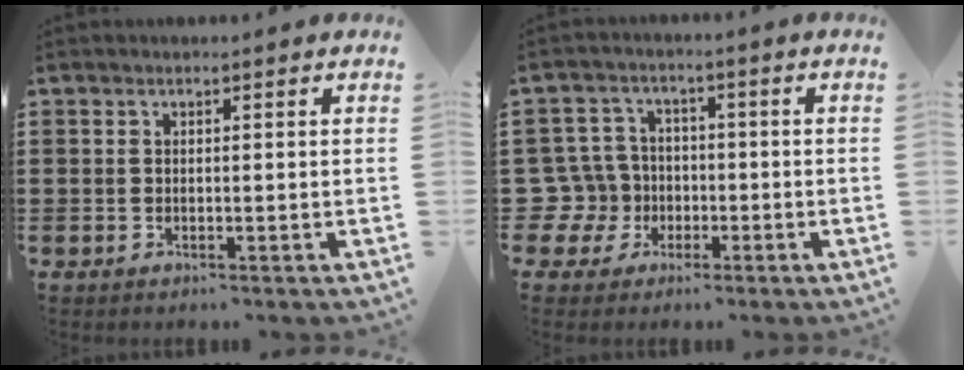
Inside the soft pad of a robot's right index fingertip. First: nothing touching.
{"total": 7.7, "force": [-1.2, 7.3, 2.2], "torque": [-0.108, 0.005, -0.026]}